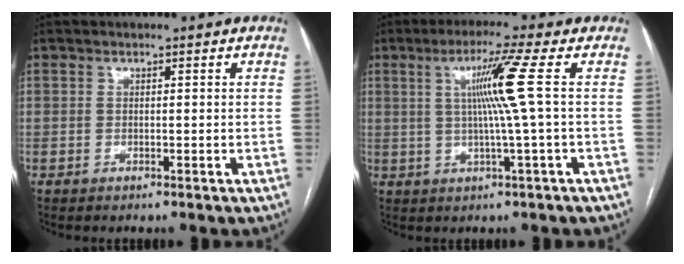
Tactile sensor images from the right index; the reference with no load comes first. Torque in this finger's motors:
{"motor_torque": [0.42, -0.03, 0.23, 0.12]}